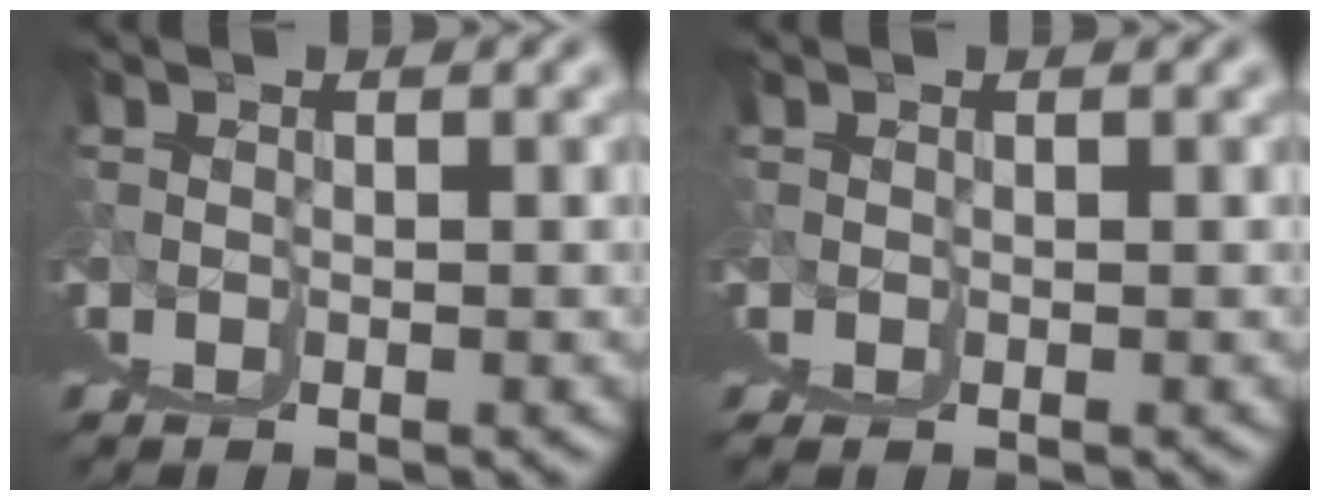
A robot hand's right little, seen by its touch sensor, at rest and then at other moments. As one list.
[{"total": 1.0, "force": [-0.3, 0.9, 0.5], "torque": [-0.014, -0.004, -0.003]}]